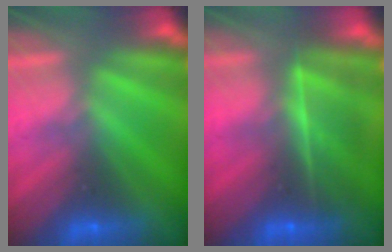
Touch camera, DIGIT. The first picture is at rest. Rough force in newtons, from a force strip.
{"total": 7.5}